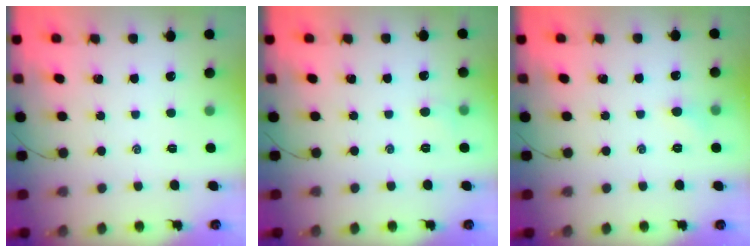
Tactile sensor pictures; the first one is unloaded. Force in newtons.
{"total": 3.9, "press": 3.7, "slide": 1.2}
{"total": 4.5, "press": 4.2, "slide": 1.5}